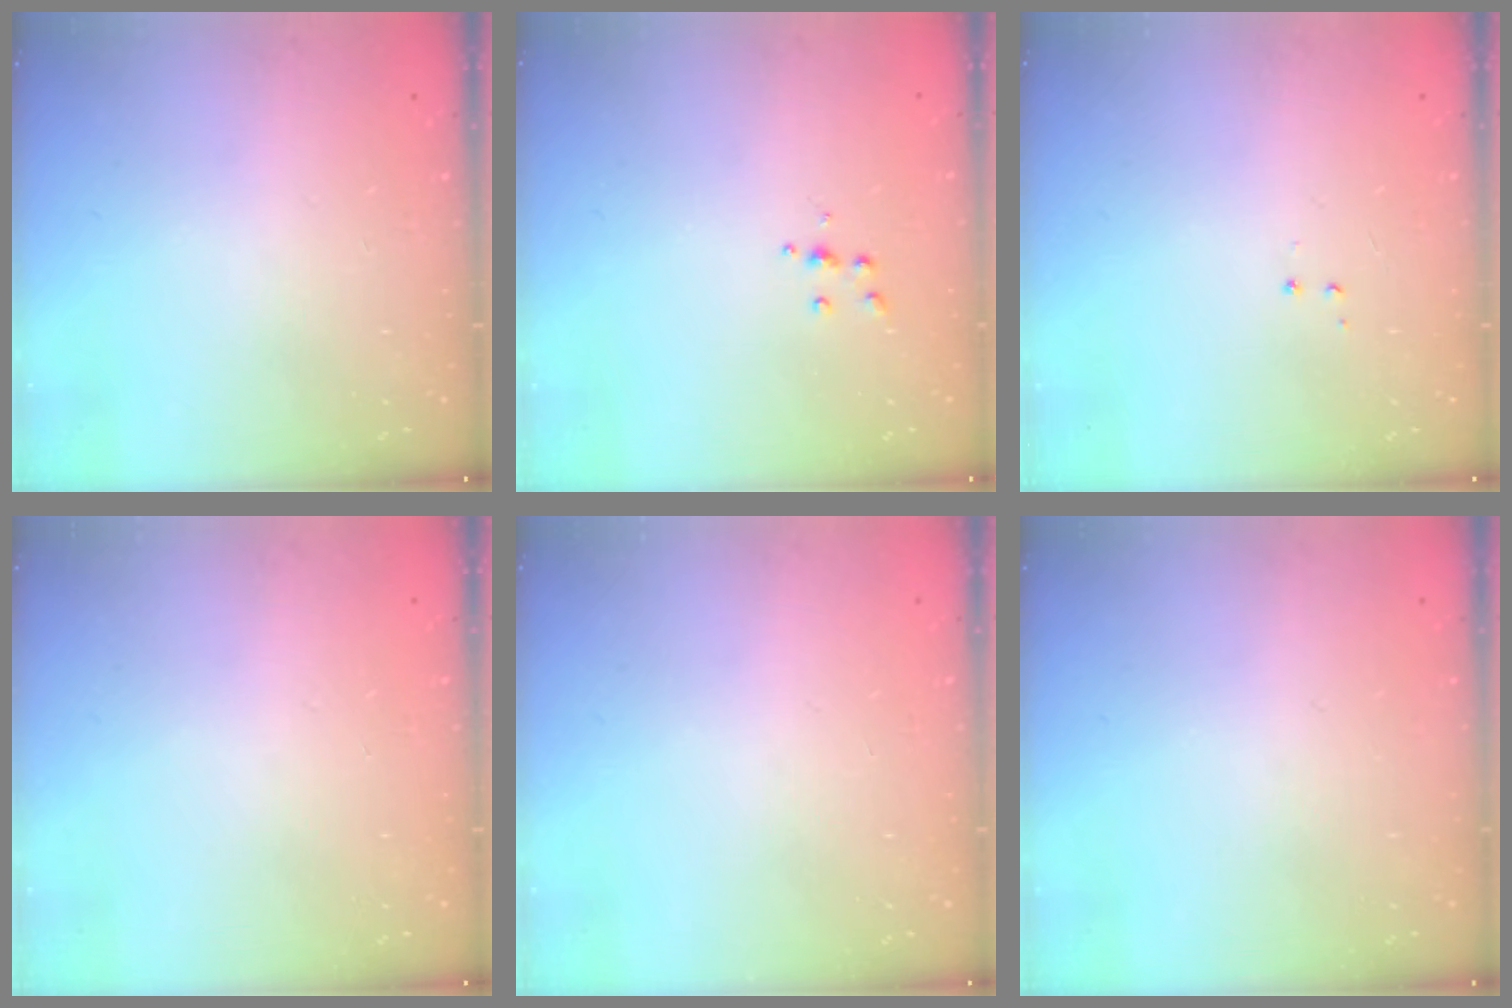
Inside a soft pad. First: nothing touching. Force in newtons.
{"total": 3.9, "press": 3.8, "slide": 0.4}
{"total": 3.5, "press": 3.5, "slide": 0.5}
{"total": 0.0}
{"total": 0.0}
{"total": 0.0}